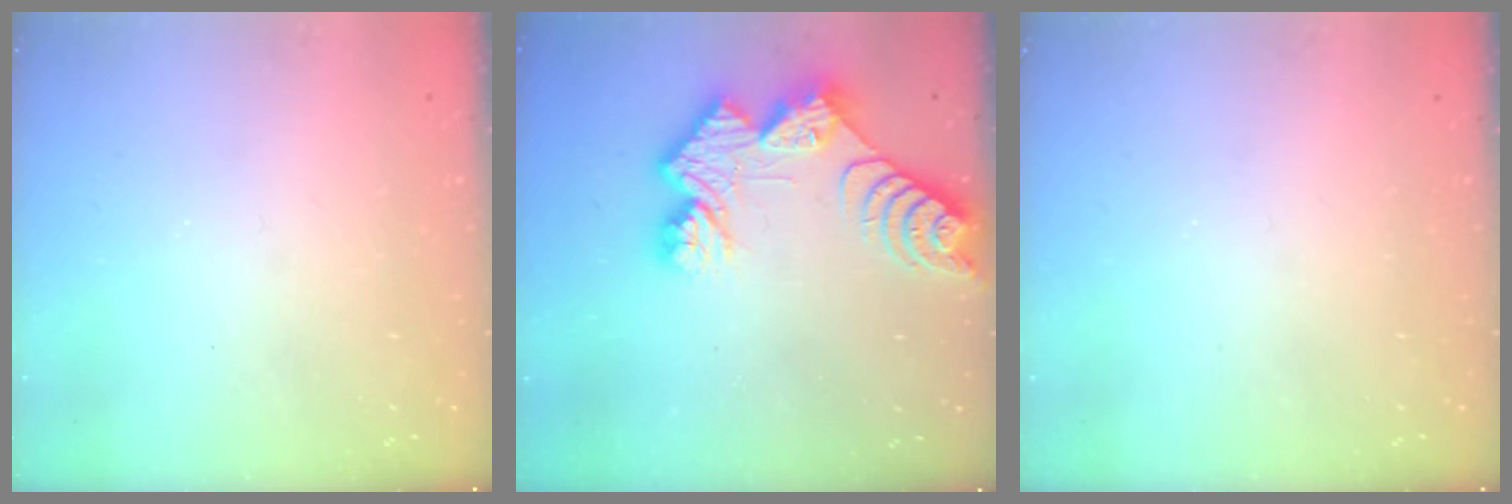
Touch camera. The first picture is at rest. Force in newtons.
{"total": 11.5, "press": 11.4, "slide": 1.0}
{"total": 0.0}